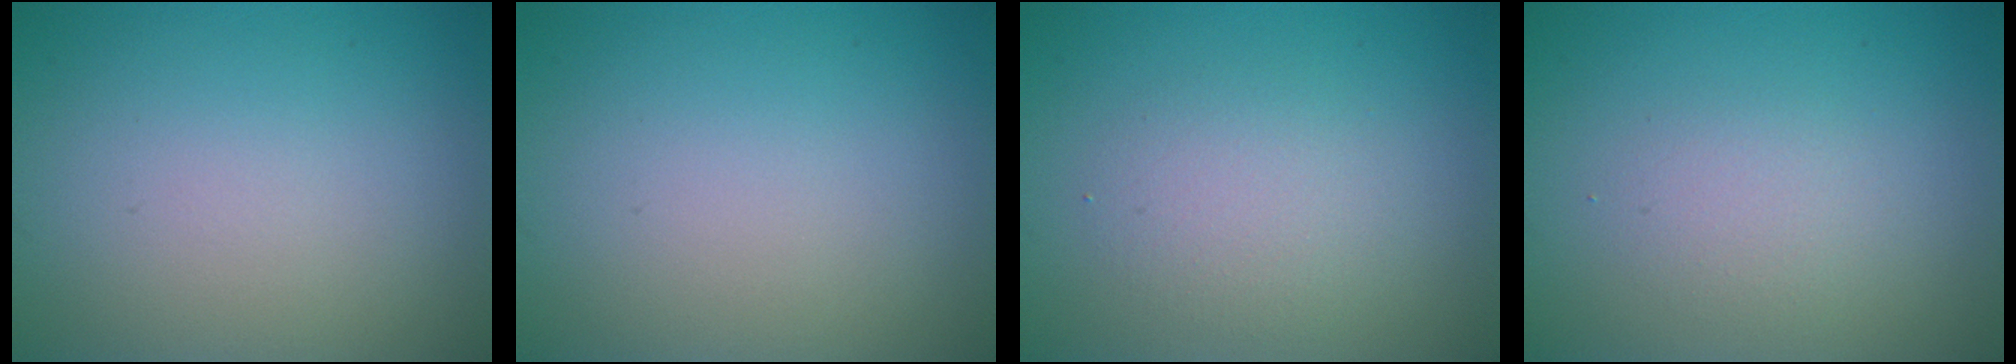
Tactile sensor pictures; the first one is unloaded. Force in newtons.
{"total": 0.0}
{"total": 2.5, "press": 2.5, "slide": 0.2}
{"total": 1.6, "press": 1.6, "slide": 0.1}